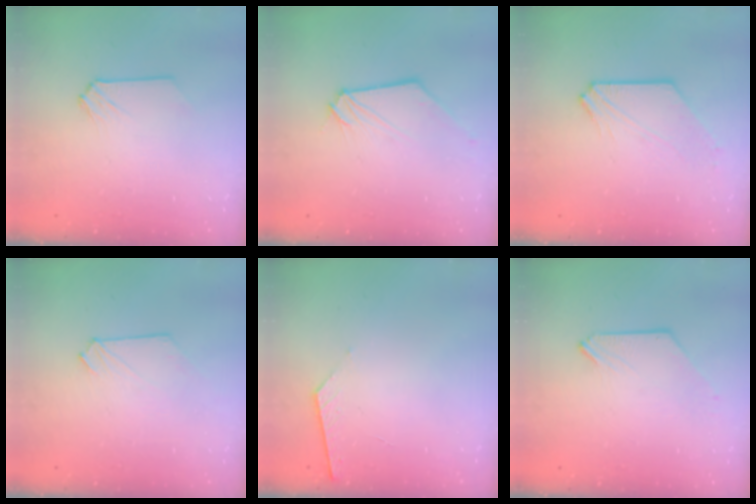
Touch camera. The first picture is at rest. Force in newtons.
{"total": 1.1, "press": 1.1, "slide": 0.1}
{"total": 2.4, "press": 2.4, "slide": 0.3}
{"total": 0.0}
{"total": 4.9, "press": 4.9, "slide": 0.5}
{"total": 0.0}